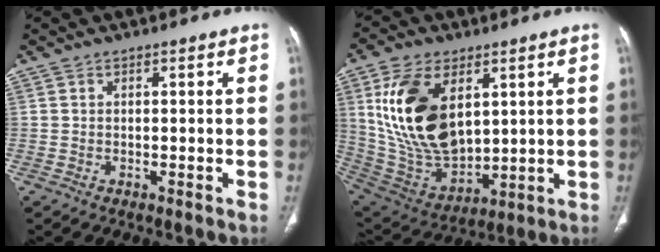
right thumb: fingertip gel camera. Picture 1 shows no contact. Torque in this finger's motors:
{"motor_torque": [-1.16, 2.13, 1.81, 0.96, 0.29]}